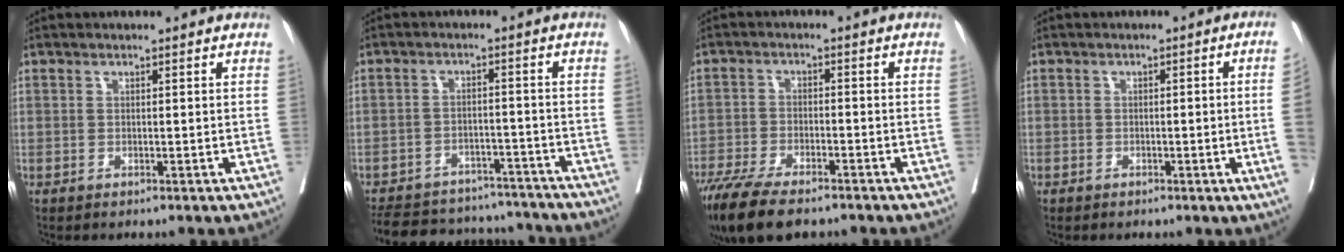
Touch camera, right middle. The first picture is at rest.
{"total": 17.1, "force": [-15.4, 5.8, 4.6], "torque": [-0.106, 0.012, -0.206]}
{"total": 11.0, "force": [-8.4, 2.9, 6.5], "torque": [-0.107, -0.020, -0.140]}
{"total": 4.2, "force": [-0.3, -0.7, 4.2], "torque": [-0.051, 0.006, -0.002]}